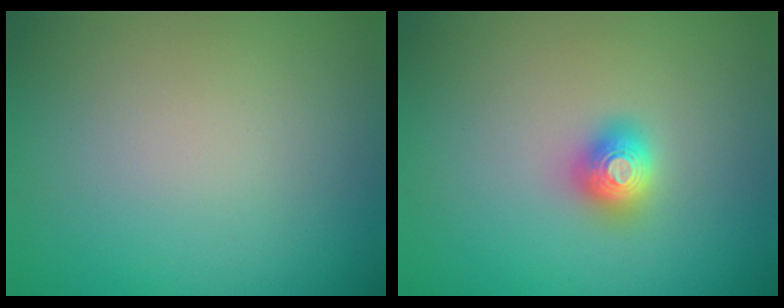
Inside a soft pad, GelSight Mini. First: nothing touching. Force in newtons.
{"total": 2.0, "press": 2.0, "slide": 0.2}